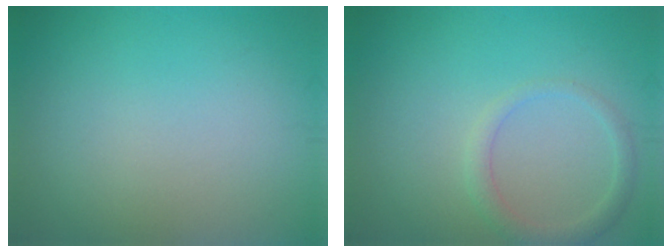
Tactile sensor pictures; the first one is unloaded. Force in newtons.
{"total": 1.9, "press": 1.9, "slide": 0.1}